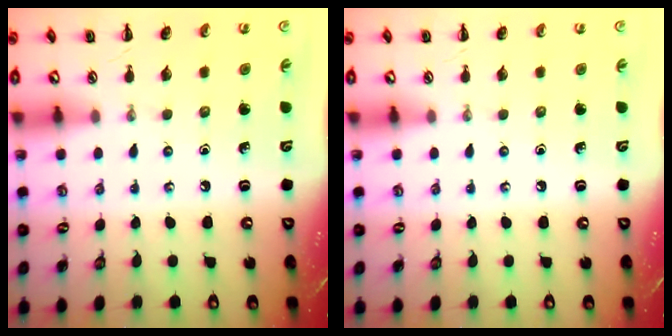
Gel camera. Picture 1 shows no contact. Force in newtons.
{"total": 0.0}